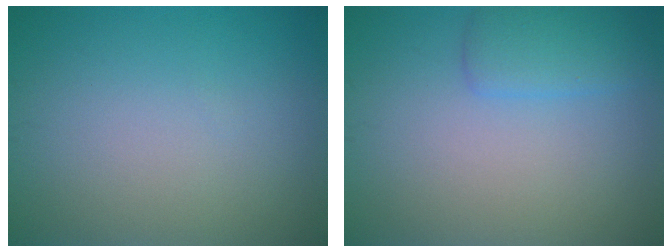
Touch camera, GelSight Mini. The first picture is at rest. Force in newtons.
{"total": 2.4, "press": 2.4, "slide": 0.1}